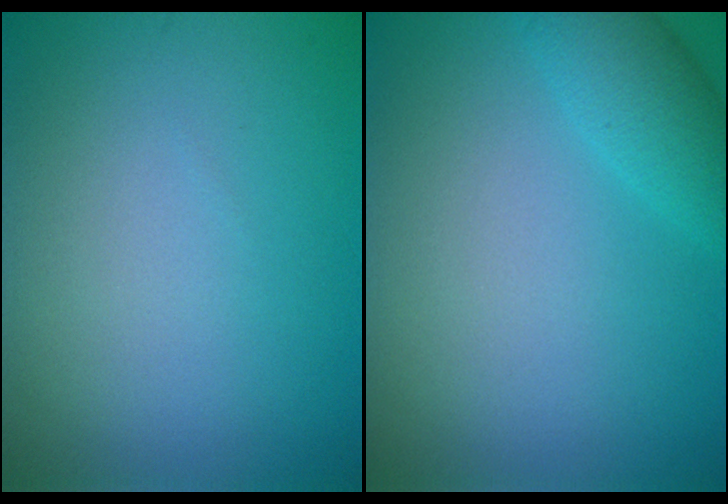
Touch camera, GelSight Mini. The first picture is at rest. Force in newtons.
{"total": 3.0, "press": 3.0, "slide": 0.1}